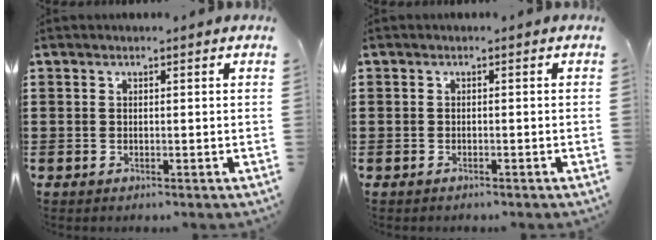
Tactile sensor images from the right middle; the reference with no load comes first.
{"total": 0.7, "force": [-0.6, 0.3, 0.0], "torque": [-0.001, 0.000, -0.012]}